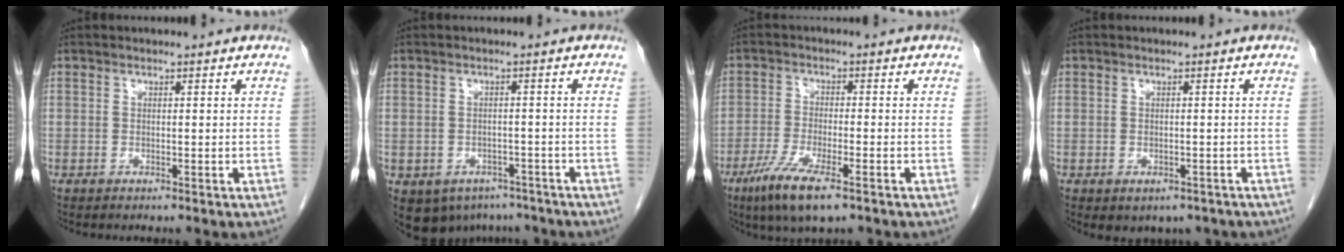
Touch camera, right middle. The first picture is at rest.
{"total": 9.4, "force": [-5.9, 6.9, 2.8], "torque": [-0.064, 0.000, -0.070]}
{"total": 8.0, "force": [-4.9, 1.1, 6.3], "torque": [-0.127, -0.021, -0.085]}
{"total": 4.4, "force": [-3.1, 2.6, 1.7], "torque": [-0.018, 0.002, -0.032]}